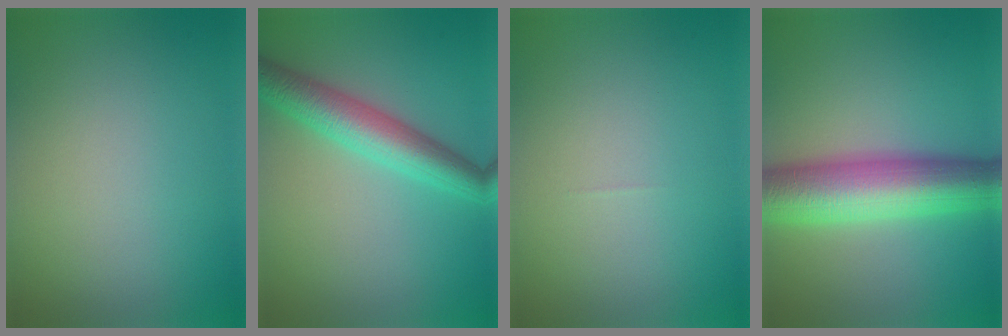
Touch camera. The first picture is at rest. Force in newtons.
{"total": 5.2, "press": 5.2, "slide": 0.1}
{"total": 0.0}
{"total": 9.4, "press": 9.4, "slide": 0.2}